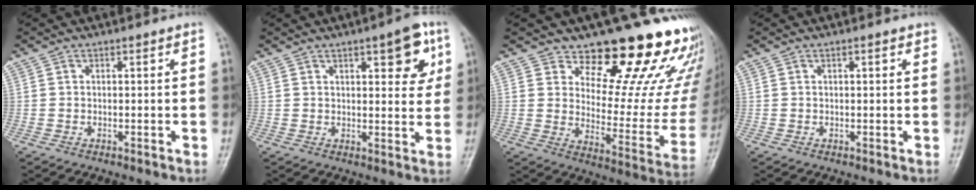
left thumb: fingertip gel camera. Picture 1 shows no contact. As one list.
[{"total": 8.7, "force": [4.0, 3.1, 7.1], "torque": [-0.064, -0.014, 0.047]}, {"total": 22.7, "force": [17.4, 8.7, 11.8], "torque": [-0.102, -0.127, 0.224]}, {"total": 1.0, "force": [0.5, 0.3, 0.8], "torque": [-0.011, 0.002, 0.005]}]